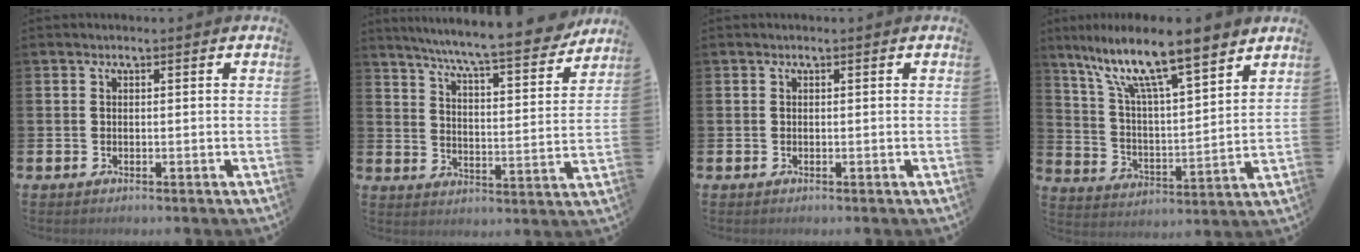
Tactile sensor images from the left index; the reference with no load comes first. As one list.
[{"total": 8.4, "force": [7.7, -0.1, 3.3], "torque": [-0.080, -0.060, 0.129]}, {"total": 0.0}, {"total": 11.8, "force": [9.8, 1.9, 6.2], "torque": [-0.153, -0.055, 0.167]}]